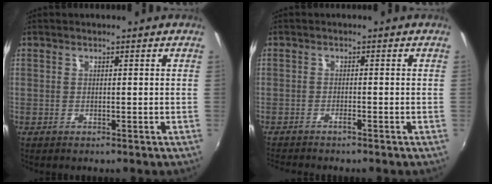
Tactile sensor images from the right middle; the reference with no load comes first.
{"total": 2.6, "force": [-2.4, -0.1, 1.1], "torque": [-0.031, -0.007, -0.046]}